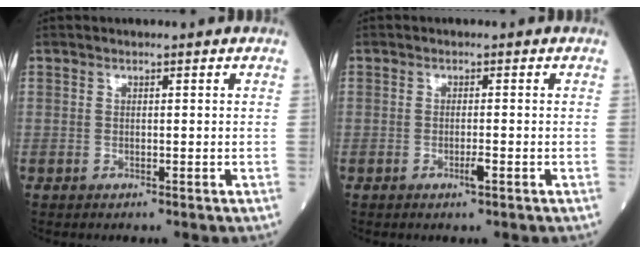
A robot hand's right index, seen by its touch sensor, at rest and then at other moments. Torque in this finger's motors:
{"motor_torque": [0.23, -0.25, 0.16, 0.04]}